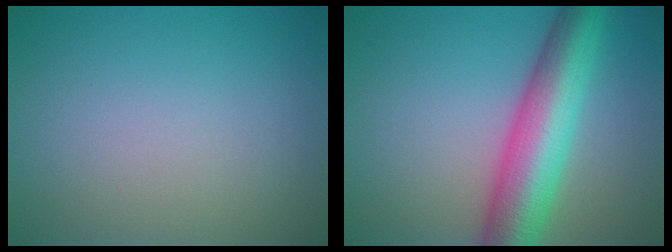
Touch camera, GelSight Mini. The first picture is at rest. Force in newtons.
{"total": 9.2, "press": 9.1, "slide": 0.2}